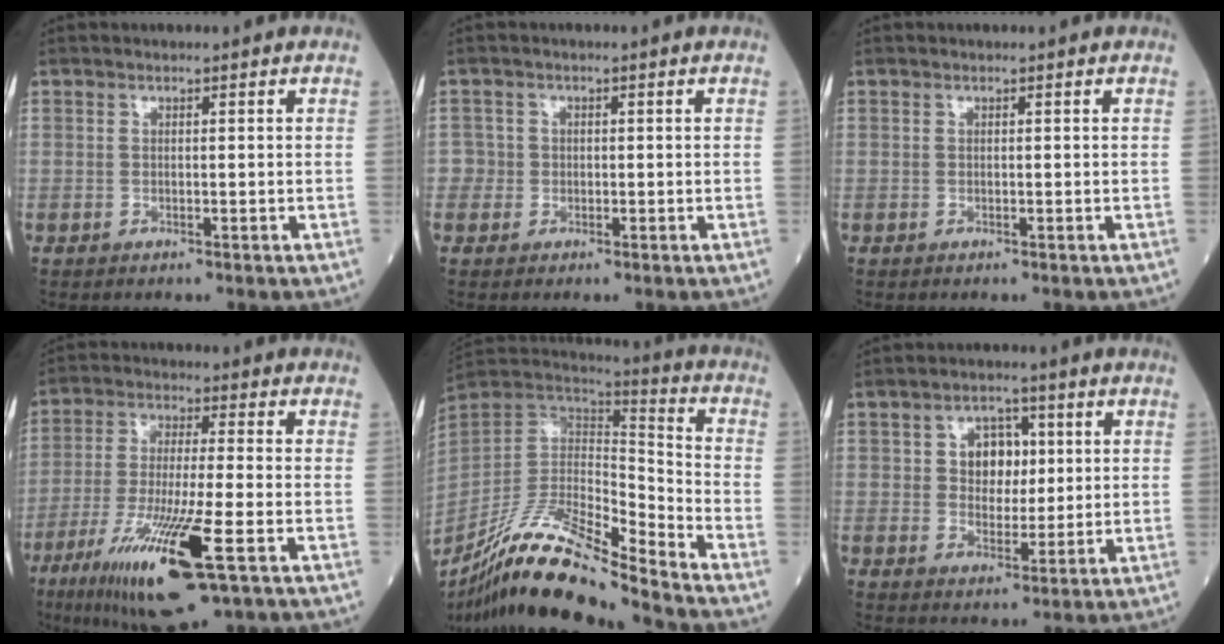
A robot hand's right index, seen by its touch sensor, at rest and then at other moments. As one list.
[{"total": 1.8, "force": [-0.3, 1.8, -0.3], "torque": [0.016, 0.010, -0.009]}, {"total": 0.0}, {"total": 16.9, "force": [-7.7, 1.6, 15.0], "torque": [-0.296, -0.043, -0.130]}, {"total": 19.6, "force": [-15.7, 1.3, 11.7], "torque": [-0.239, -0.010, -0.292]}, {"total": 6.0, "force": [1.5, 4.1, 4.0], "torque": [-0.063, 0.014, 0.031]}]